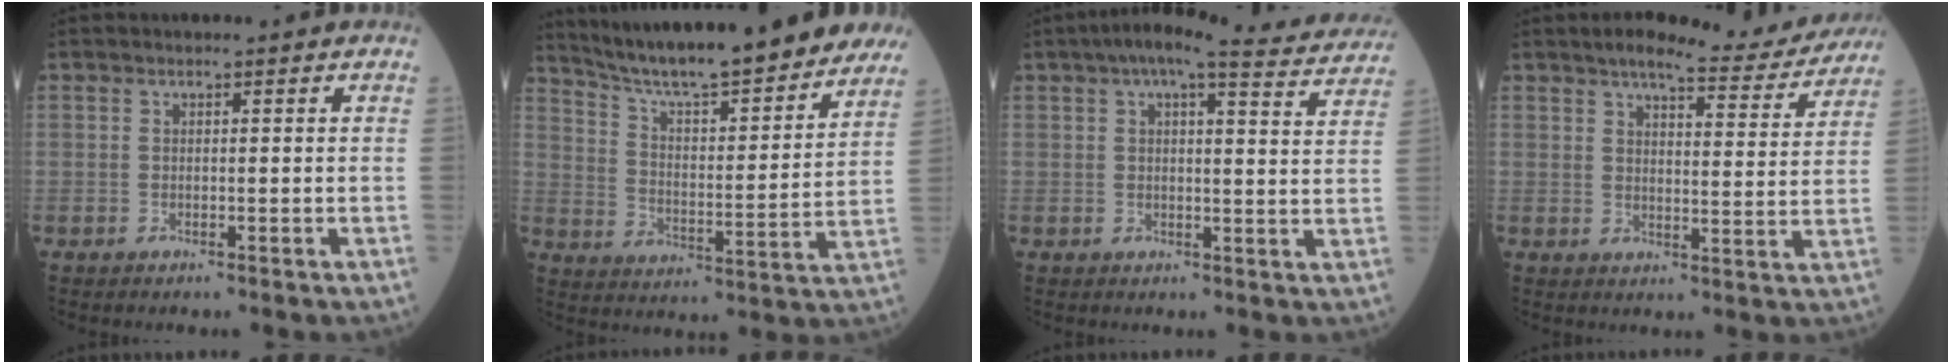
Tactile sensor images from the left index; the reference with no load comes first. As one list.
[{"total": 23.6, "force": [20.7, 2.8, 10.9], "torque": [-0.172, -0.011, 0.296]}, {"total": 14.2, "force": [12.7, 1.6, 6.2], "torque": [-0.085, 0.018, 0.145]}, {"total": 11.7, "force": [10.8, 1.8, 4.2], "torque": [-0.050, -0.009, 0.128]}]